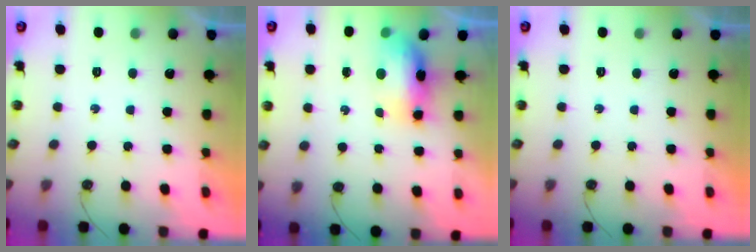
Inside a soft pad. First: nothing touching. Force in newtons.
{"total": 11.1, "press": 9.6, "slide": 5.5}
{"total": 0.0}